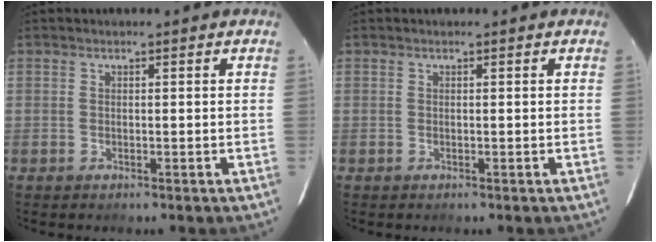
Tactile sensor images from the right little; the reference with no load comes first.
{"total": 0.0}